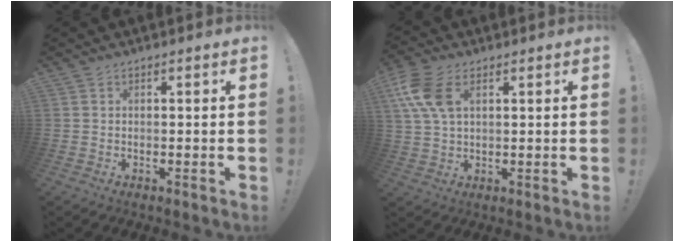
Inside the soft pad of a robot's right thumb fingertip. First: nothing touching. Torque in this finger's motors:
{"motor_torque": [0.00, 0.31, 0.65, 0.67, 0.07]}